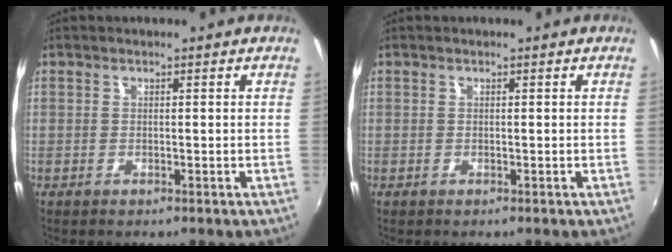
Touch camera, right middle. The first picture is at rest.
{"total": 0.0}